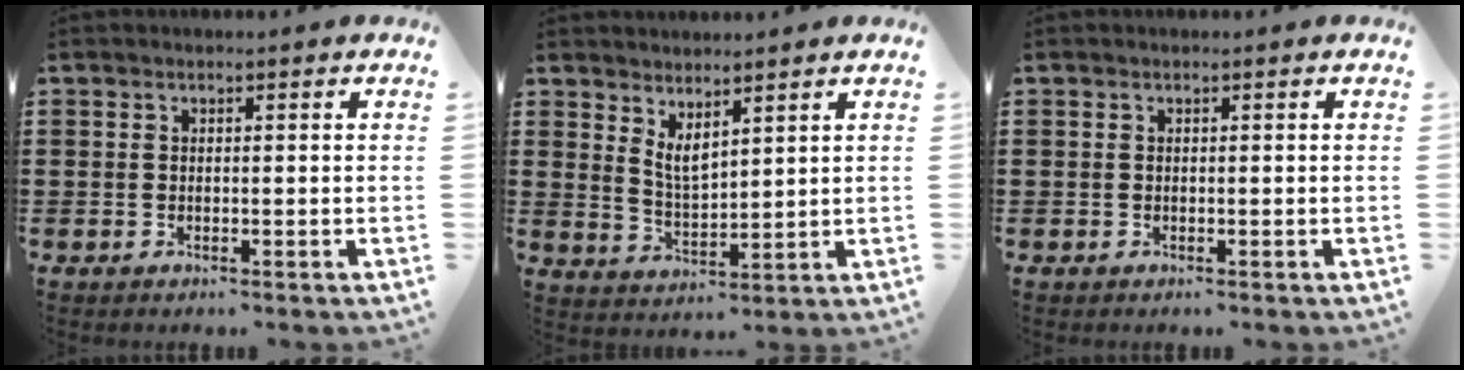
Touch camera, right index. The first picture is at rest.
{"total": 3.6, "force": [2.8, 1.2, 1.9], "torque": [-0.046, -0.004, 0.051]}
{"total": 0.0}